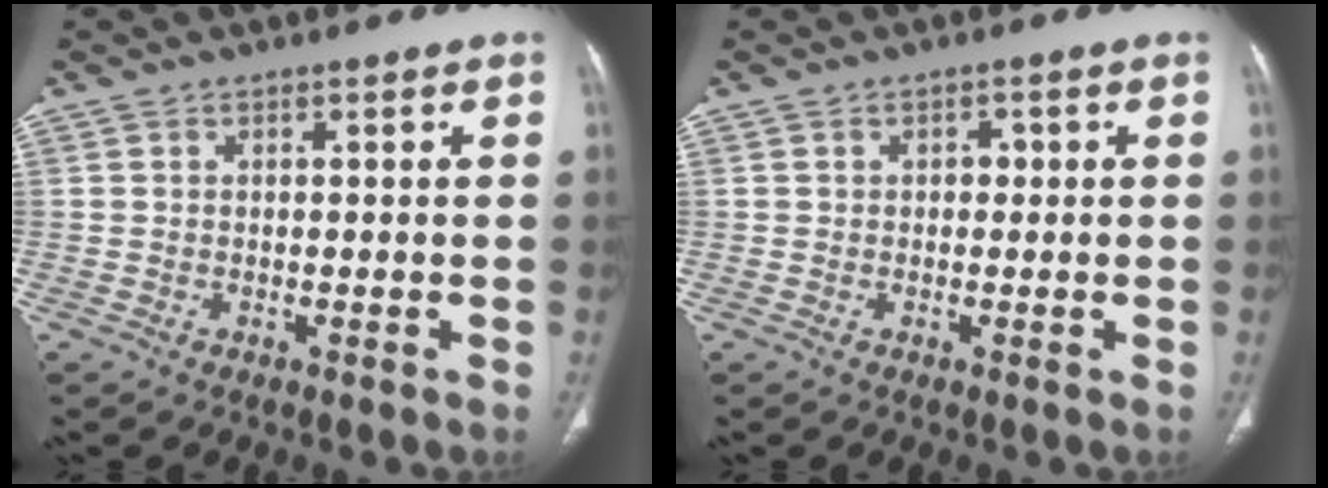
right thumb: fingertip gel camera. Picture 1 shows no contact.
{"total": 1.4, "force": [0.2, 1.1, 0.8], "torque": [-0.001, 0.004, -0.001]}